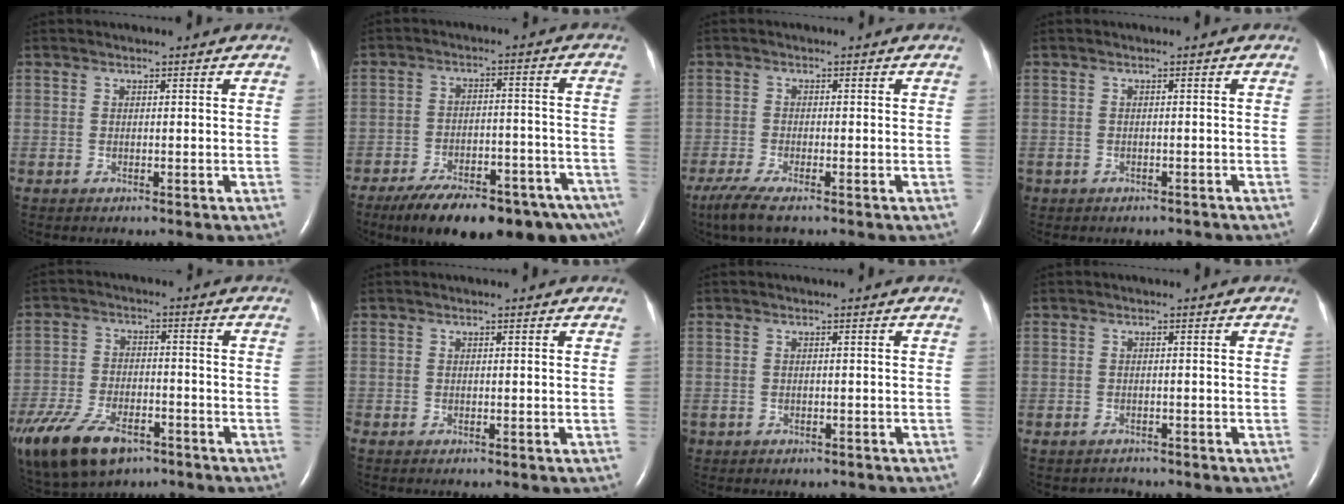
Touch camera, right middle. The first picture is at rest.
{"total": 20.8, "force": [-15.5, 5.9, 12.5], "torque": [-0.135, 0.009, -0.215]}
{"total": 4.8, "force": [-3.4, 0.6, 3.4], "torque": [-0.067, -0.015, -0.062]}
{"total": 2.7, "force": [-2.2, 1.4, 0.4], "torque": [-0.008, 0.002, -0.028]}
{"total": 17.6, "force": [-11.0, 8.9, 10.6], "torque": [-0.270, -0.024, -0.192]}
{"total": 0.0}
{"total": 1.8, "force": [-1.4, 1.1, 0.3], "torque": [-0.010, 0.001, -0.015]}
{"total": 1.3, "force": [-1.2, 0.5, -0.4], "torque": [0.001, -0.004, -0.017]}